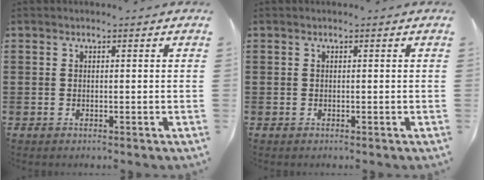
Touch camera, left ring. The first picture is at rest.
{"total": 0.0}